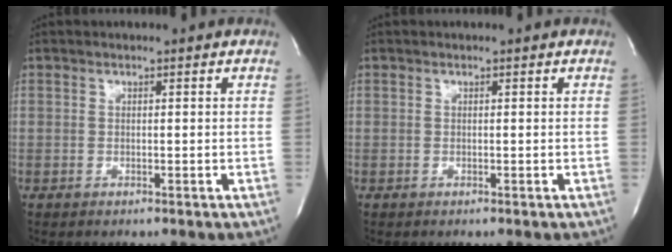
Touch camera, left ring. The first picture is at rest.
{"total": 0.0}